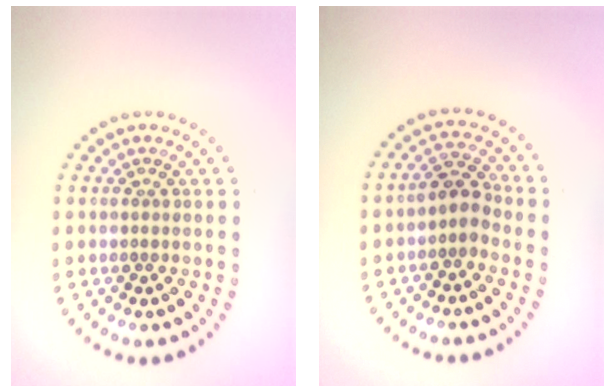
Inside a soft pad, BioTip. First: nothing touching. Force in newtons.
{"total": 2.4, "press": 2.0, "slide": 1.3}